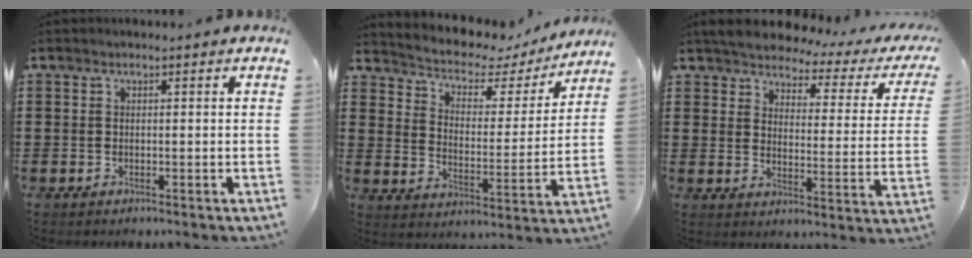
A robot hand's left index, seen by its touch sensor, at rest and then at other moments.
{"total": 3.9, "force": [3.4, 1.5, 1.3], "torque": [-0.047, -0.030, 0.049]}
{"total": 3.7, "force": [3.6, 0.3, 1.1], "torque": [-0.047, -0.031, 0.055]}